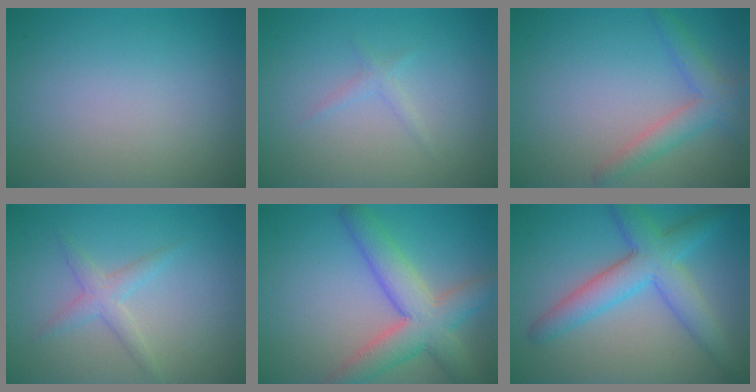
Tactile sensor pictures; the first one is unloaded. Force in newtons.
{"total": 0.9, "press": 0.9, "slide": 0.0}
{"total": 2.9, "press": 2.9, "slide": 0.1}
{"total": 2.0, "press": 2.0, "slide": 0.1}
{"total": 6.6, "press": 6.5, "slide": 0.3}
{"total": 5.7, "press": 5.7, "slide": 0.2}